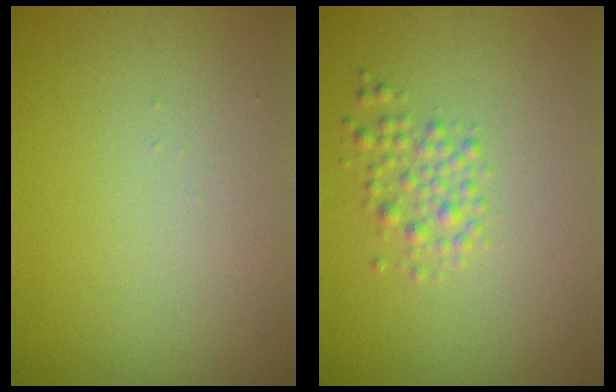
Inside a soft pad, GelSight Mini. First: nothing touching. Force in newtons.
{"total": 2.0, "press": 2.0, "slide": 0.0}